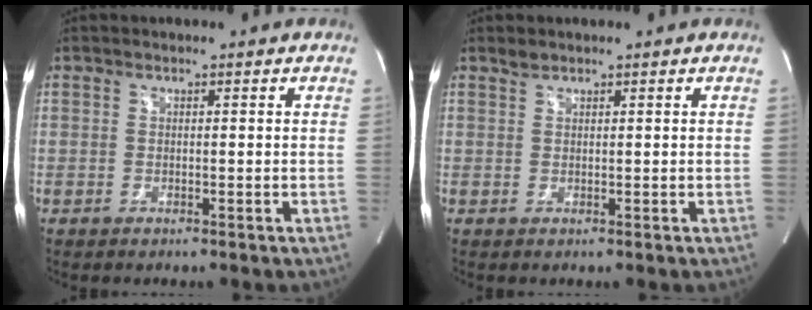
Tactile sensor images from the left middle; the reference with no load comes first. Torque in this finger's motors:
{"motor_torque": [0.28, 0.07, -0.08, 0.00]}